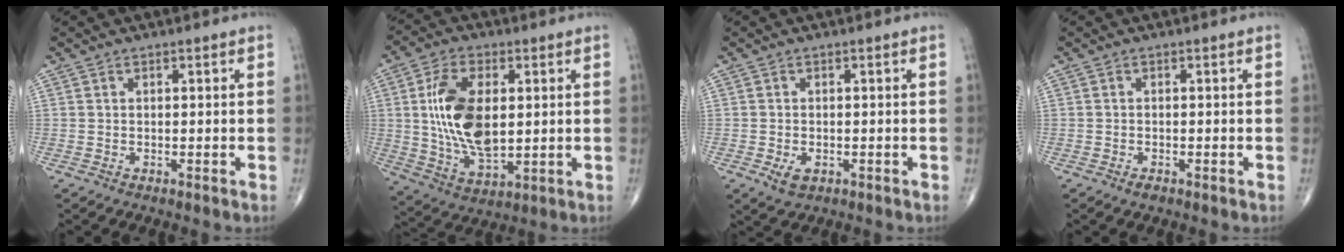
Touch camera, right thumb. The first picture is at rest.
{"total": 15.3, "force": [1.9, 8.2, 12.8], "torque": [-0.238, -0.013, 0.042]}
{"total": 2.9, "force": [-1.0, 1.8, 2.1], "torque": [-0.034, -0.002, -0.011]}
{"total": 1.0, "force": [-0.6, 0.4, 0.6], "torque": [-0.012, -0.001, -0.011]}